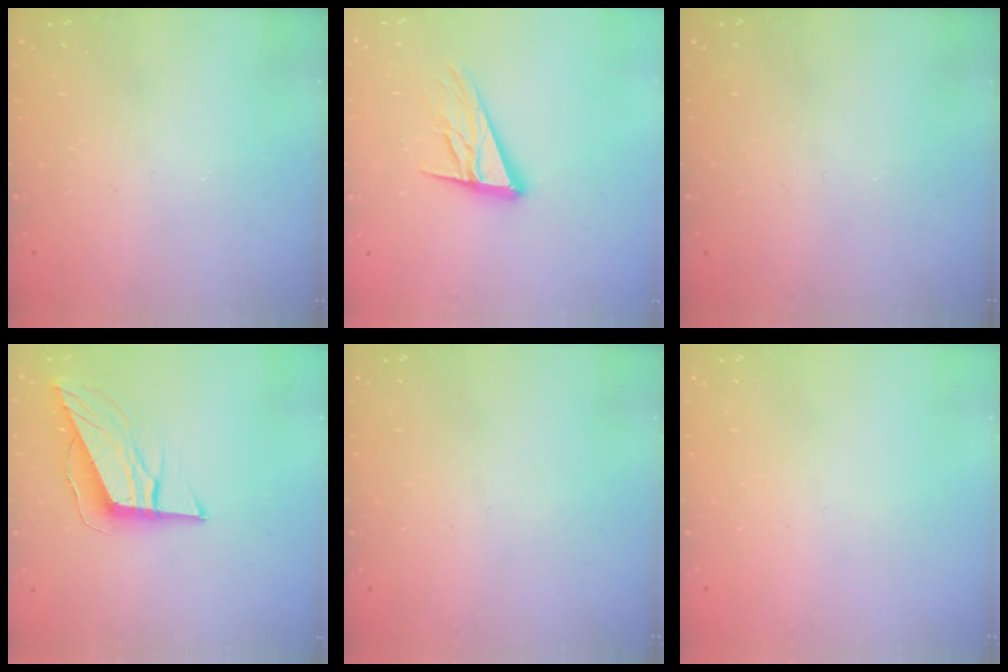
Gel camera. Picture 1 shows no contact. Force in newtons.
{"total": 13.3, "press": 13.1, "slide": 2.5}
{"total": 0.0}
{"total": 9.4, "press": 9.4, "slide": 0.6}
{"total": 0.0}
{"total": 0.0}